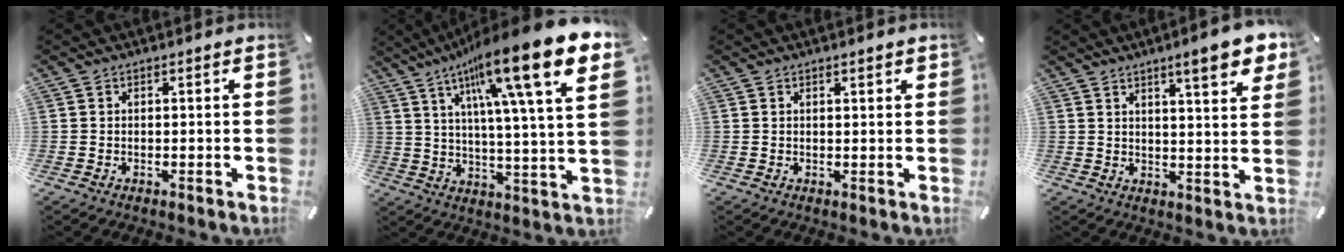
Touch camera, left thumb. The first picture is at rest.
{"total": 20.5, "force": [11.1, 2.5, 17.0], "torque": [-0.279, -0.058, 0.160]}
{"total": 1.0, "force": [0.7, 0.3, 0.6], "torque": [-0.012, 0.000, 0.013]}
{"total": 9.3, "force": [6.0, 2.0, 6.8], "torque": [-0.095, -0.032, 0.096]}